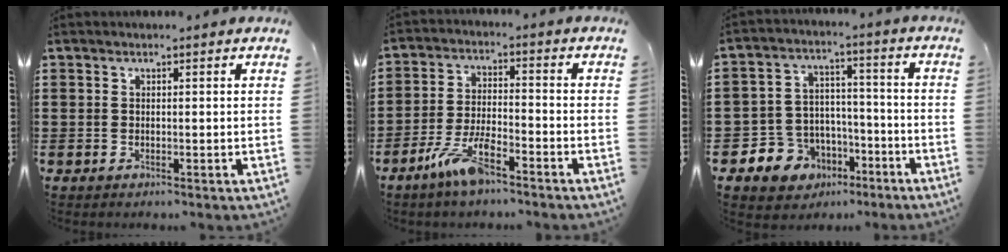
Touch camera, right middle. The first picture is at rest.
{"total": 7.2, "force": [-4.9, 1.8, 5.0], "torque": [-0.113, -0.001, -0.094]}
{"total": 7.0, "force": [-4.3, 5.5, 0.5], "torque": [-0.043, 0.014, -0.083]}